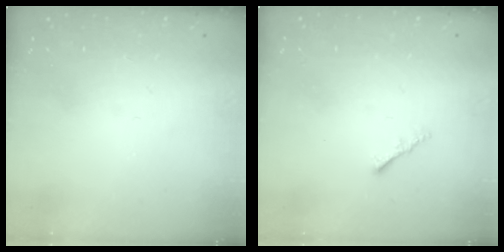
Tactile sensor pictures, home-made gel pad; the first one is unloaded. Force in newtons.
{"total": 1.0, "press": 1.0, "slide": 0.4}